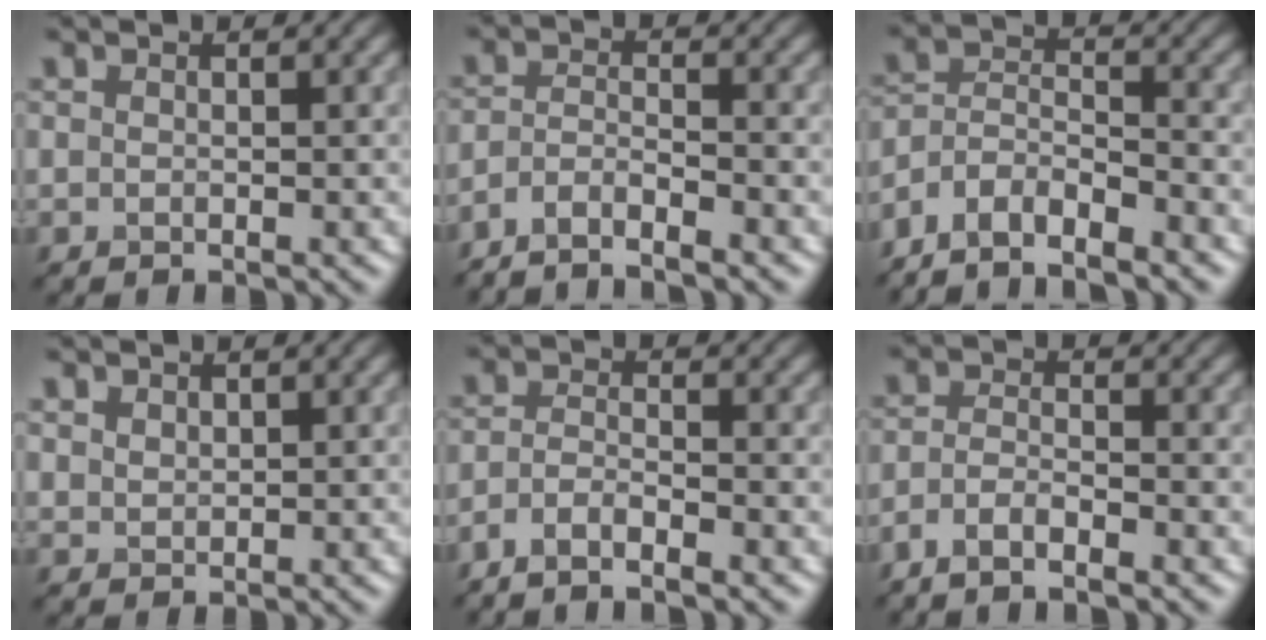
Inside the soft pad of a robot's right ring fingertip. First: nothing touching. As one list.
[{"total": 3.4, "force": [-2.9, 0.5, 1.6], "torque": [-0.027, 0.000, -0.063]}, {"total": 5.9, "force": [-5.1, 1.7, 2.5], "torque": [-0.043, -0.003, -0.102]}, {"total": 1.3, "force": [0.9, 0.9, 0.4], "torque": [-0.008, -0.001, 0.021]}, {"total": 3.0, "force": [-2.3, 0.6, 1.9], "torque": [-0.038, -0.001, -0.052]}, {"total": 2.9, "force": [-2.1, 0.7, 1.8], "torque": [-0.038, -0.001, -0.049]}]